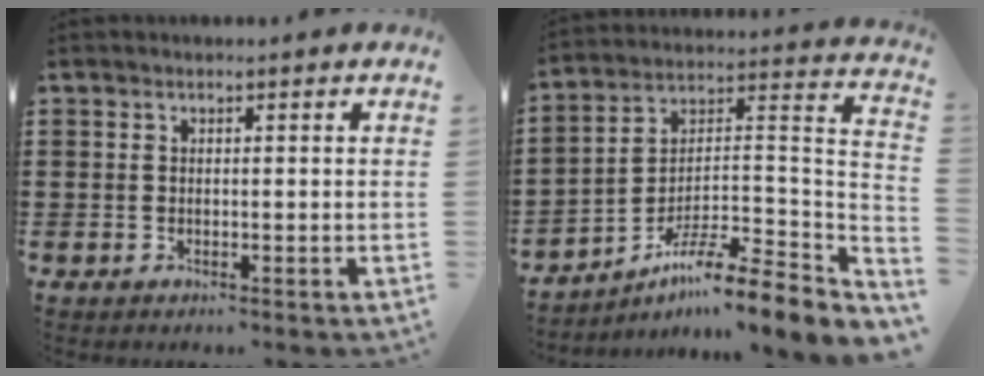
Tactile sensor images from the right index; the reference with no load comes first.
{"total": 8.4, "force": [-6.5, 0.8, 5.2], "torque": [-0.087, -0.008, -0.135]}